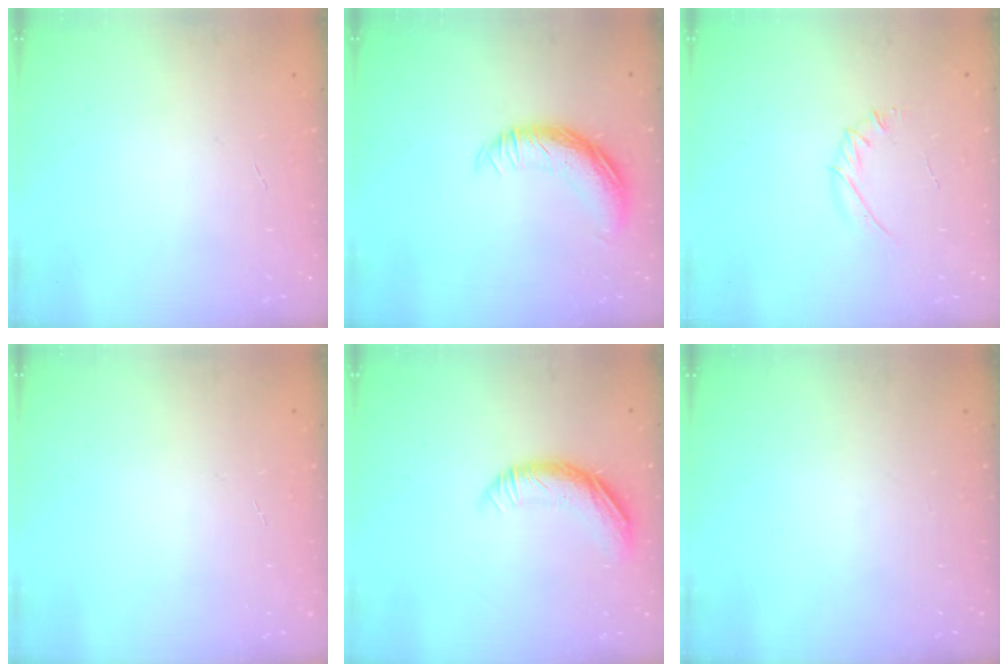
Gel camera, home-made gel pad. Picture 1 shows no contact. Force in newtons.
{"total": 13.9, "press": 13.9, "slide": 0.4}
{"total": 3.9, "press": 3.8, "slide": 1.0}
{"total": 0.0}
{"total": 11.1, "press": 10.9, "slide": 2.1}
{"total": 0.0}